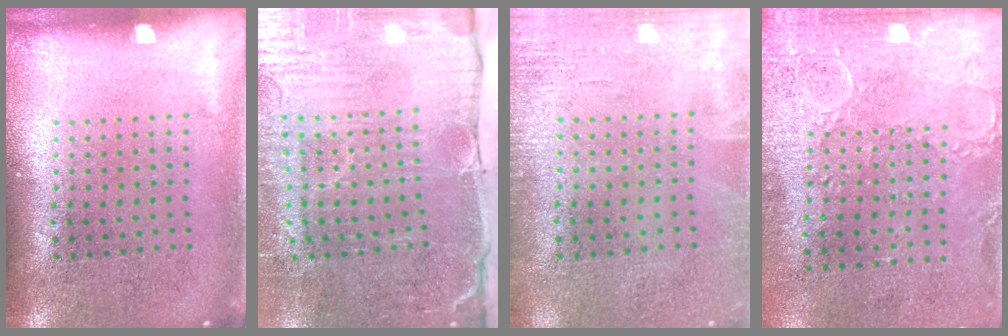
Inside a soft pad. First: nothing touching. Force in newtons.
{"total": 5.1, "press": 4.3, "slide": 2.7}
{"total": 1.7, "press": 1.7, "slide": 0.3}
{"total": 3.0, "press": 2.2, "slide": 2.0}